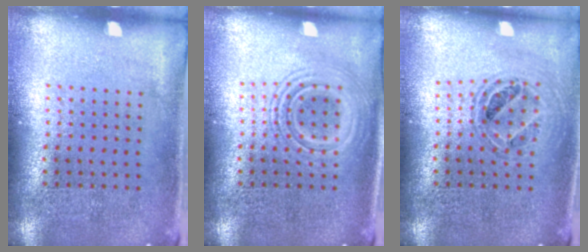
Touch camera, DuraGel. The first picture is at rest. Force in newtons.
{"total": 2.5, "press": 2.5, "slide": 0.4}
{"total": 0.8, "press": 0.7, "slide": 0.2}